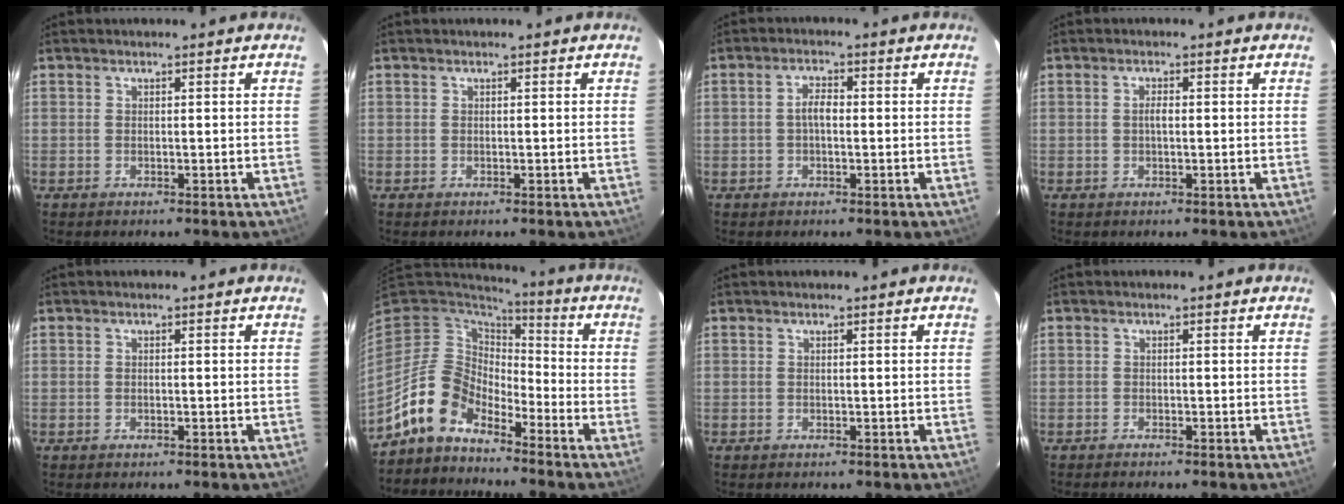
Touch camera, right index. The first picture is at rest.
{"total": 0.0}
{"total": 2.8, "force": [-0.2, 1.3, 2.4], "torque": [-0.048, 0.008, -0.003]}
{"total": 1.5, "force": [0.0, 0.5, 1.4], "torque": [-0.026, 0.004, -0.002]}
{"total": 0.0}
{"total": 10.8, "force": [-8.4, 5.7, 3.9], "torque": [-0.086, 0.022, -0.164]}
{"total": 0.0}
{"total": 1.0, "force": [-1.0, 0.1, 0.4], "torque": [-0.014, -0.004, -0.017]}